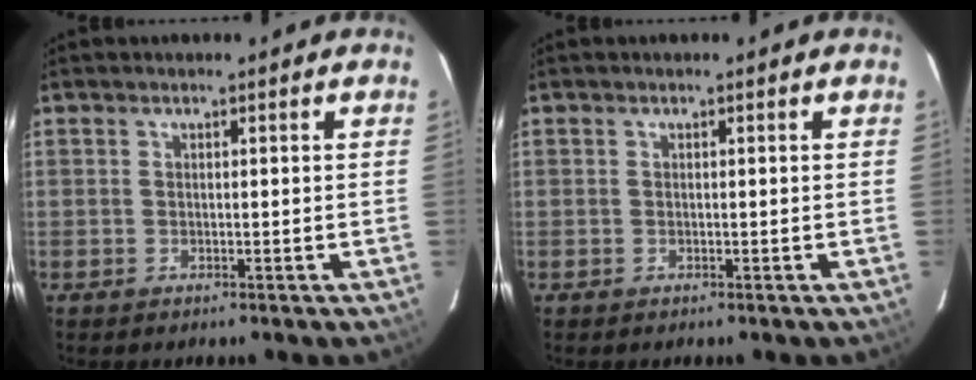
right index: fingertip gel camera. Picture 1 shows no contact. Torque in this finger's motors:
{"motor_torque": [-0.07, -0.02, 0.02, 0.01]}